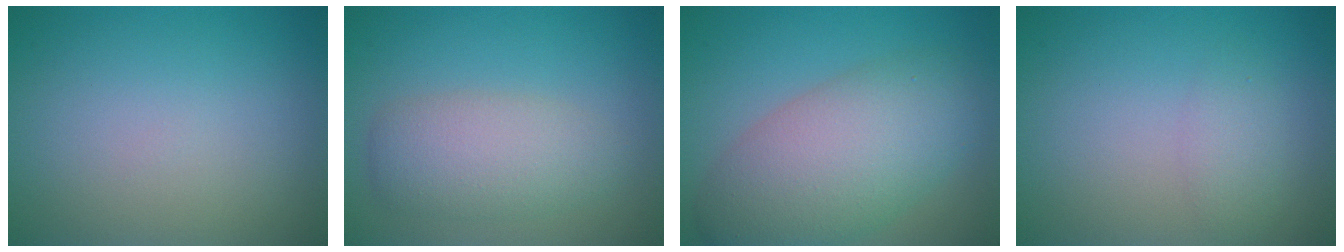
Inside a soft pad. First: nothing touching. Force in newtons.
{"total": 4.4, "press": 4.4, "slide": 0.4}
{"total": 8.5, "press": 8.5, "slide": 0.2}
{"total": 1.5, "press": 1.5, "slide": 0.1}